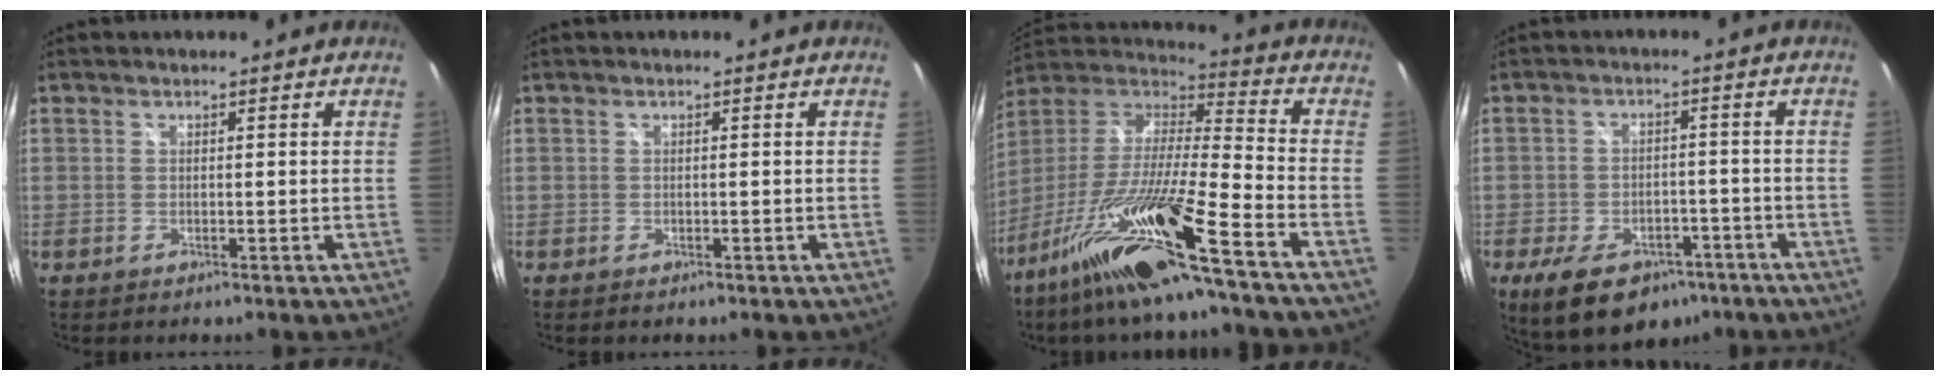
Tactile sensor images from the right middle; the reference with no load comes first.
{"total": 0.0}
{"total": 21.6, "force": [-15.0, -0.2, 15.6], "torque": [-0.278, -0.047, -0.273]}
{"total": 13.5, "force": [-8.6, 7.6, 7.1], "torque": [-0.156, -0.008, -0.124]}